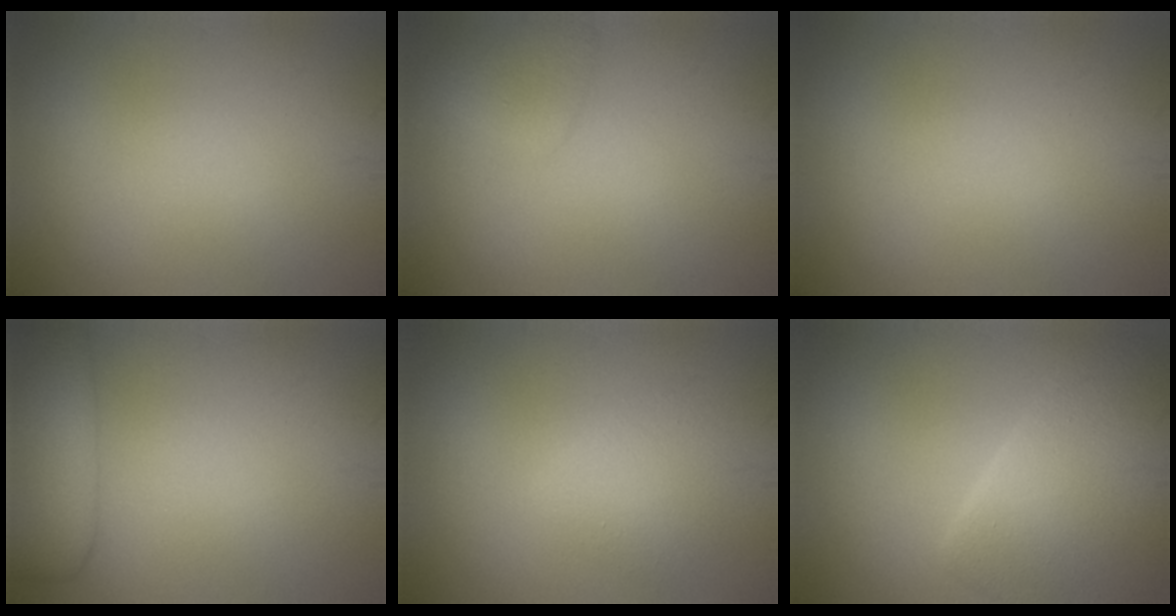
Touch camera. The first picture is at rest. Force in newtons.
{"total": 1.7, "press": 1.7, "slide": 0.2}
{"total": 0.0}
{"total": 4.7, "press": 4.7, "slide": 0.4}
{"total": 2.4, "press": 2.4, "slide": 0.2}
{"total": 7.6, "press": 7.6, "slide": 0.8}